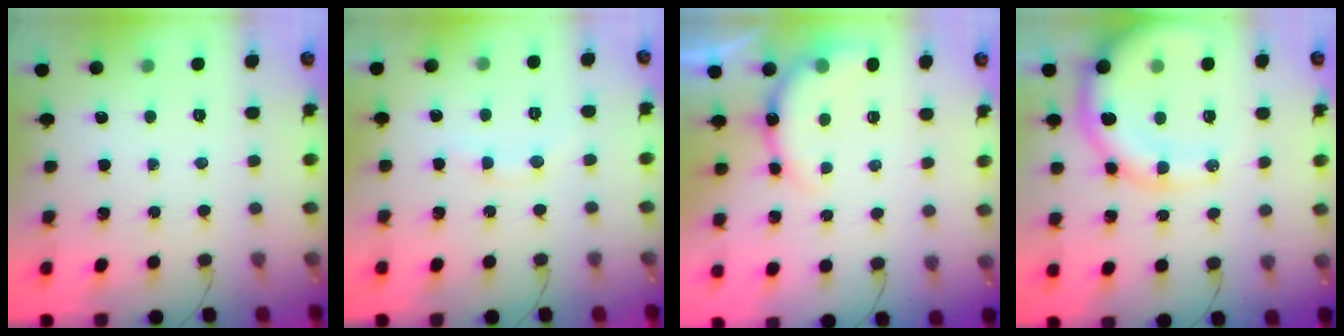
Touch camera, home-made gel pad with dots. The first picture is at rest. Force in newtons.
{"total": 7.3, "press": 7.1, "slide": 1.5}
{"total": 8.5, "press": 8.5, "slide": 0.8}
{"total": 13.7, "press": 13.1, "slide": 3.7}